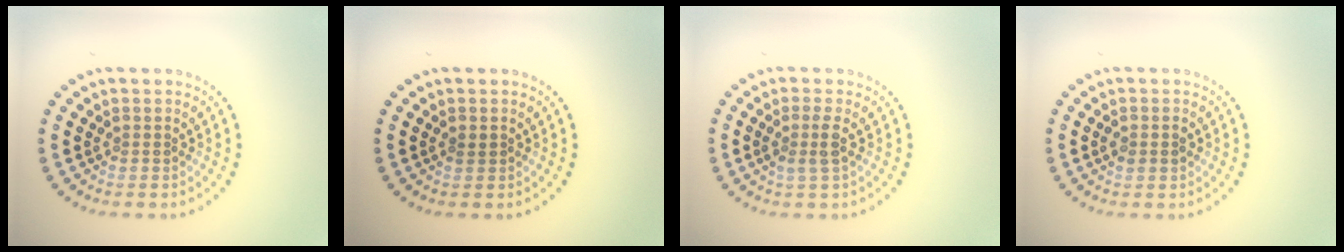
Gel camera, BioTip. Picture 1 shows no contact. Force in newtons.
{"total": 0.8, "press": 0.7, "slide": 0.2}
{"total": 1.7, "press": 1.4, "slide": 0.8}
{"total": 0.9, "press": 0.9, "slide": 0.1}